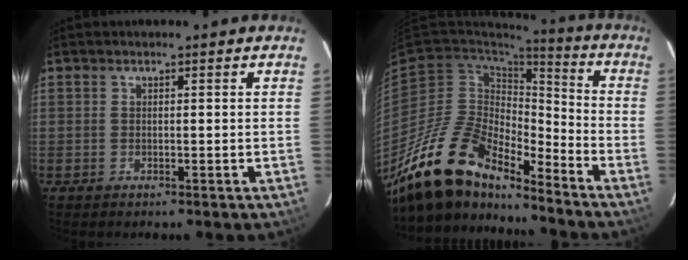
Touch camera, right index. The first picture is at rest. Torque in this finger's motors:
{"motor_torque": [1.05, -1.09, 0.67, 0.21]}